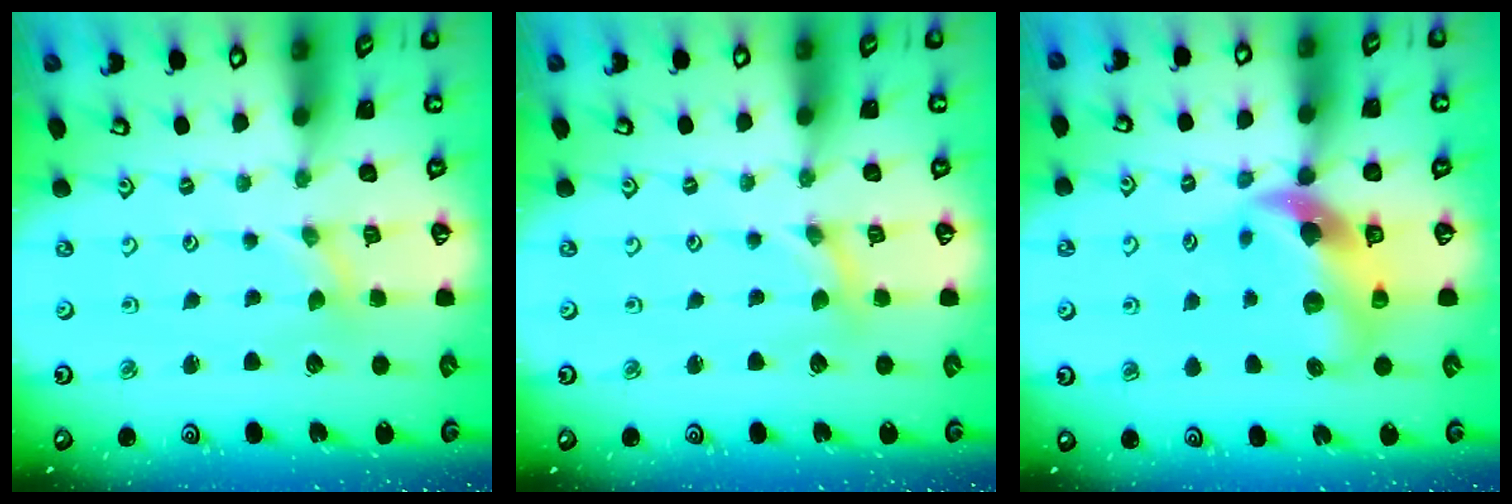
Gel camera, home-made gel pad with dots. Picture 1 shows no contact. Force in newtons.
{"total": 0.0}
{"total": 11.6, "press": 11.5, "slide": 1.9}